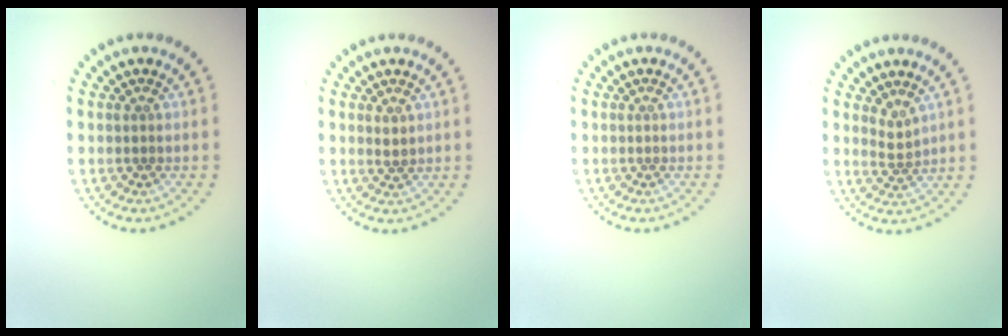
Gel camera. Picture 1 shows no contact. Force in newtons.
{"total": 0.9, "press": 0.8, "slide": 0.3}
{"total": 0.0}
{"total": 1.6, "press": 1.0, "slide": 1.2}